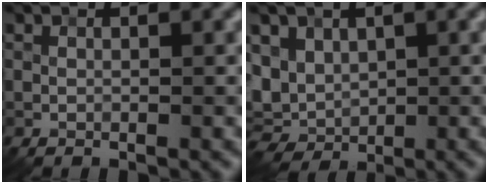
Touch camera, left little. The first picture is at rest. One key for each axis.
{"total": 4.1, "fx": 0.6, "fy": 3.3, "fz": 2.4, "tx": -0.055, "ty": -0.002, "tz": 0.008}